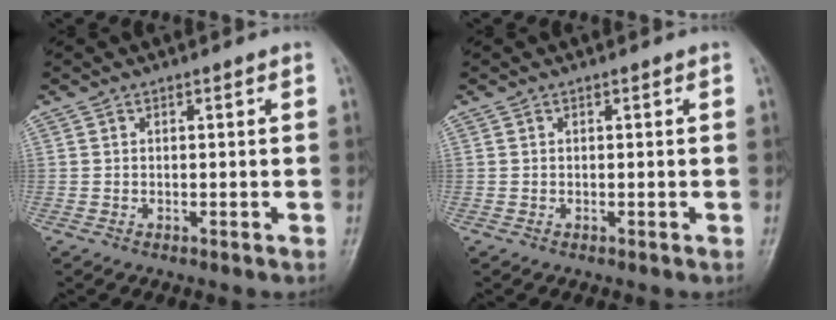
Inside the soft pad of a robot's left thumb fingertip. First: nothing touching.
{"total": 0.0}